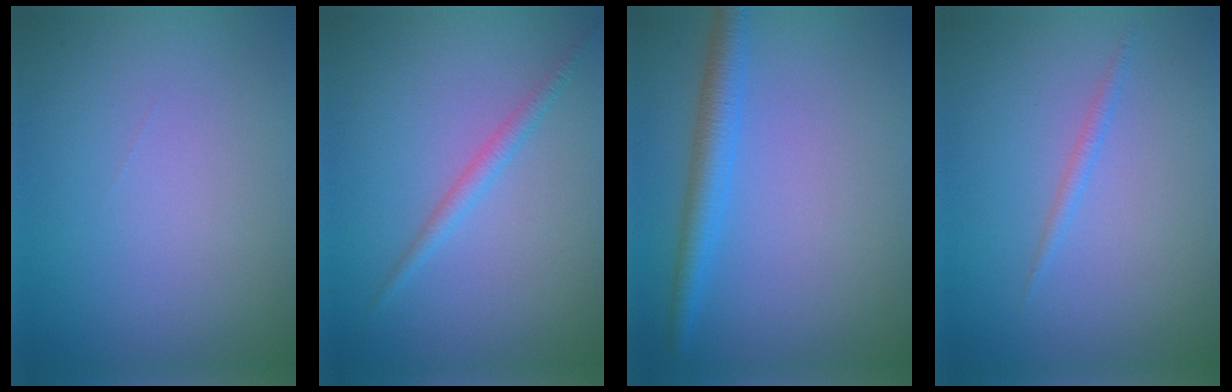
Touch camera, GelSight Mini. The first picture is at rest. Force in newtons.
{"total": 1.6, "press": 1.6, "slide": 0.1}
{"total": 3.0, "press": 3.0, "slide": 0.0}
{"total": 0.9, "press": 0.9, "slide": 0.1}